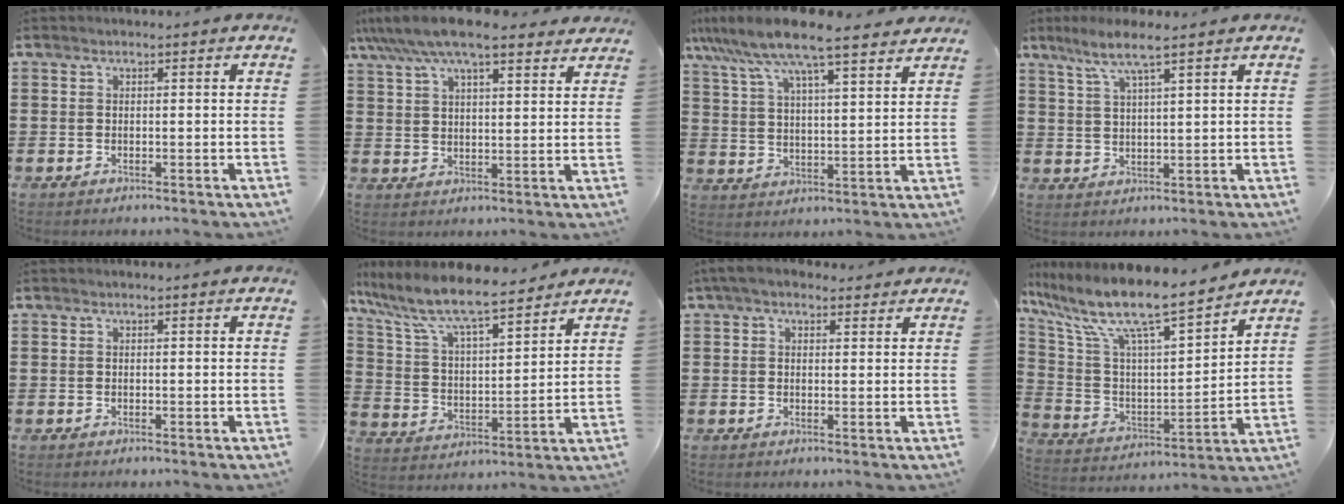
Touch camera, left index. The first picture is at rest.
{"total": 9.3, "force": [7.6, 2.1, 4.8], "torque": [-0.115, -0.014, 0.138]}
{"total": 9.5, "force": [7.9, 0.9, 5.1], "torque": [-0.127, -0.032, 0.136]}
{"total": 5.5, "force": [3.7, 0.2, 4.0], "torque": [-0.088, -0.003, 0.062]}
{"total": 0.0}
{"total": 8.5, "force": [7.3, 1.1, 4.2], "torque": [-0.113, -0.042, 0.122]}
{"total": 3.0, "force": [2.1, 1.6, 1.5], "torque": [-0.037, 0.005, 0.038]}
{"total": 10.7, "force": [8.7, 1.0, 6.1], "torque": [-0.156, -0.064, 0.141]}